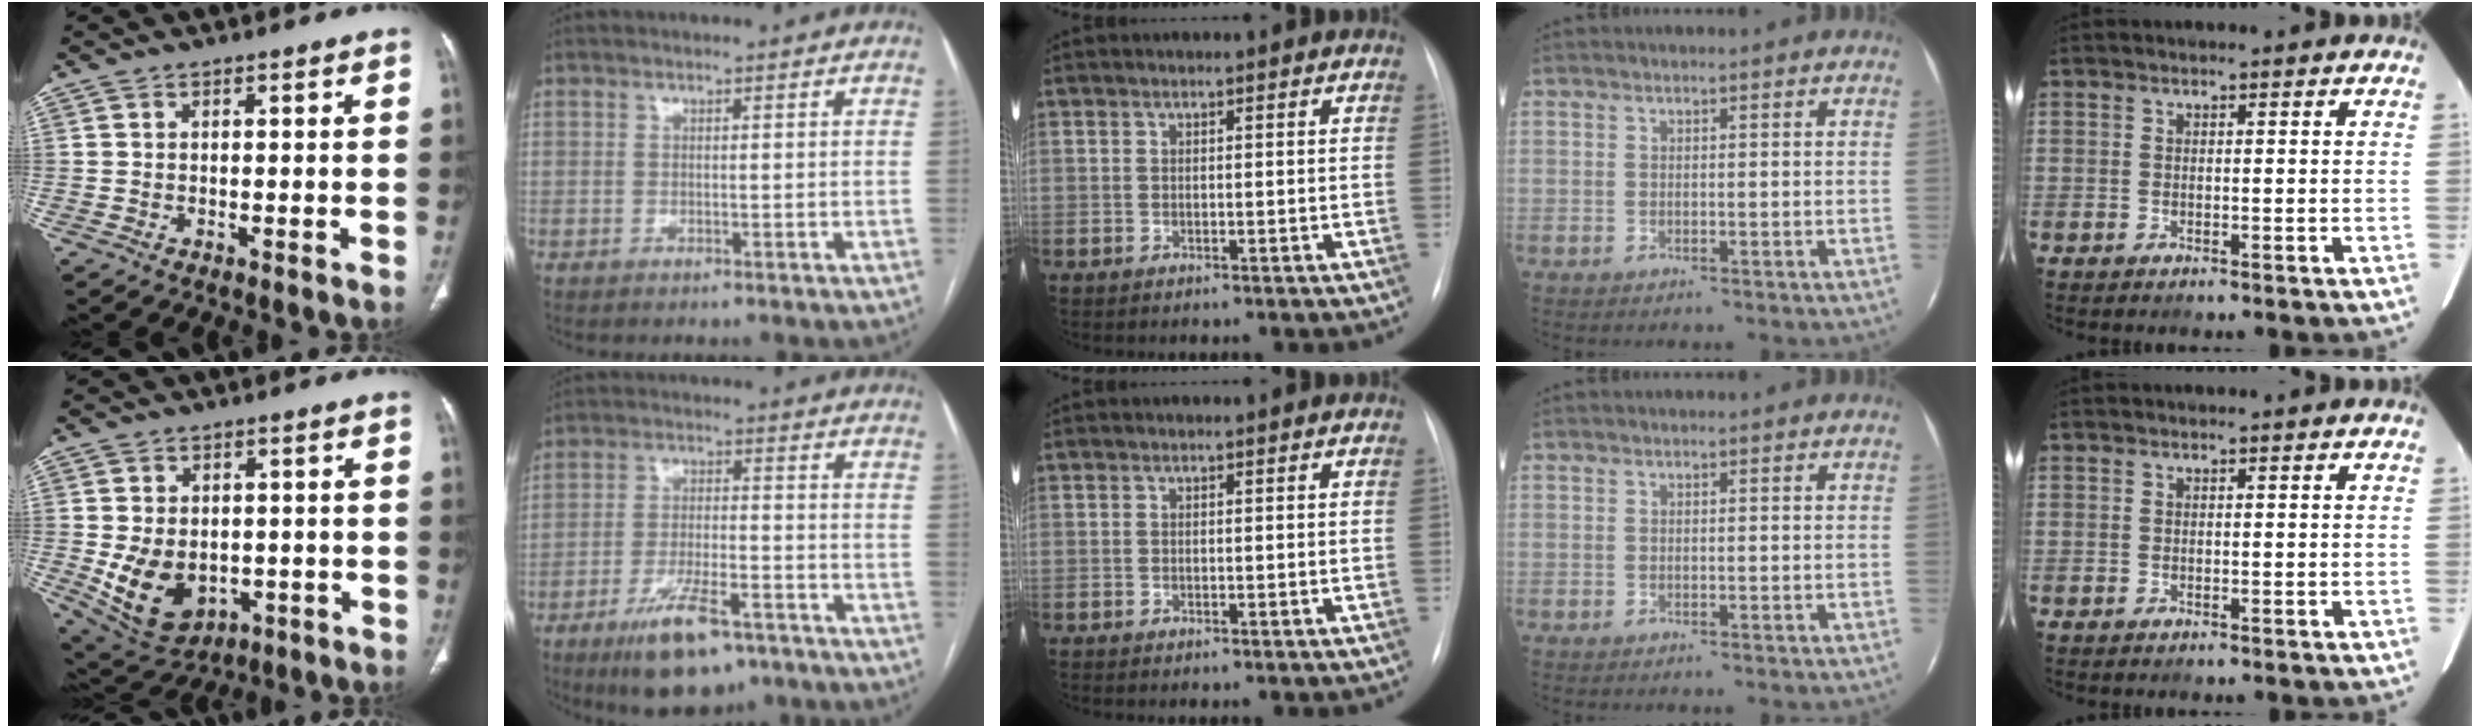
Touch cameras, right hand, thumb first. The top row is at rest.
{"thumb": {"total": 12.0, "force": [-2.2, 8.8, 7.9], "torque": [-0.115, 0.000, -0.008]}, "index": {"total": 11.0, "force": [-7.2, 3.2, 7.8], "torque": [-0.139, -0.010, -0.114]}}